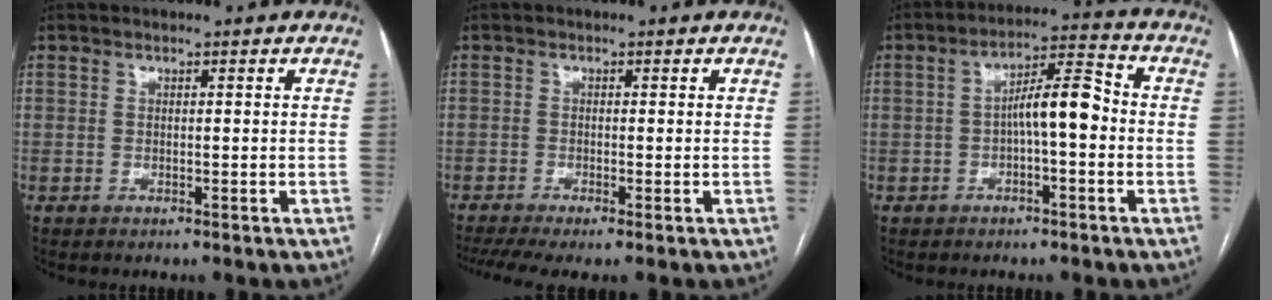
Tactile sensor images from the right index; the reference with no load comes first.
{"total": 5.2, "force": [-3.5, 0.7, 3.9], "torque": [-0.069, -0.008, -0.062]}
{"total": 7.4, "force": [-0.8, 1.7, 7.1], "torque": [-0.120, 0.028, -0.014]}